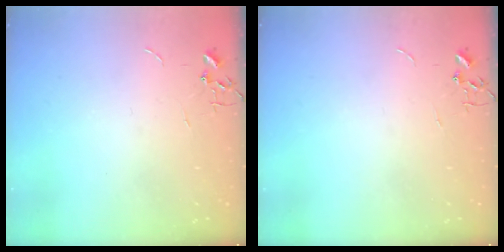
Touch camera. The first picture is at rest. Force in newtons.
{"total": 0.0}